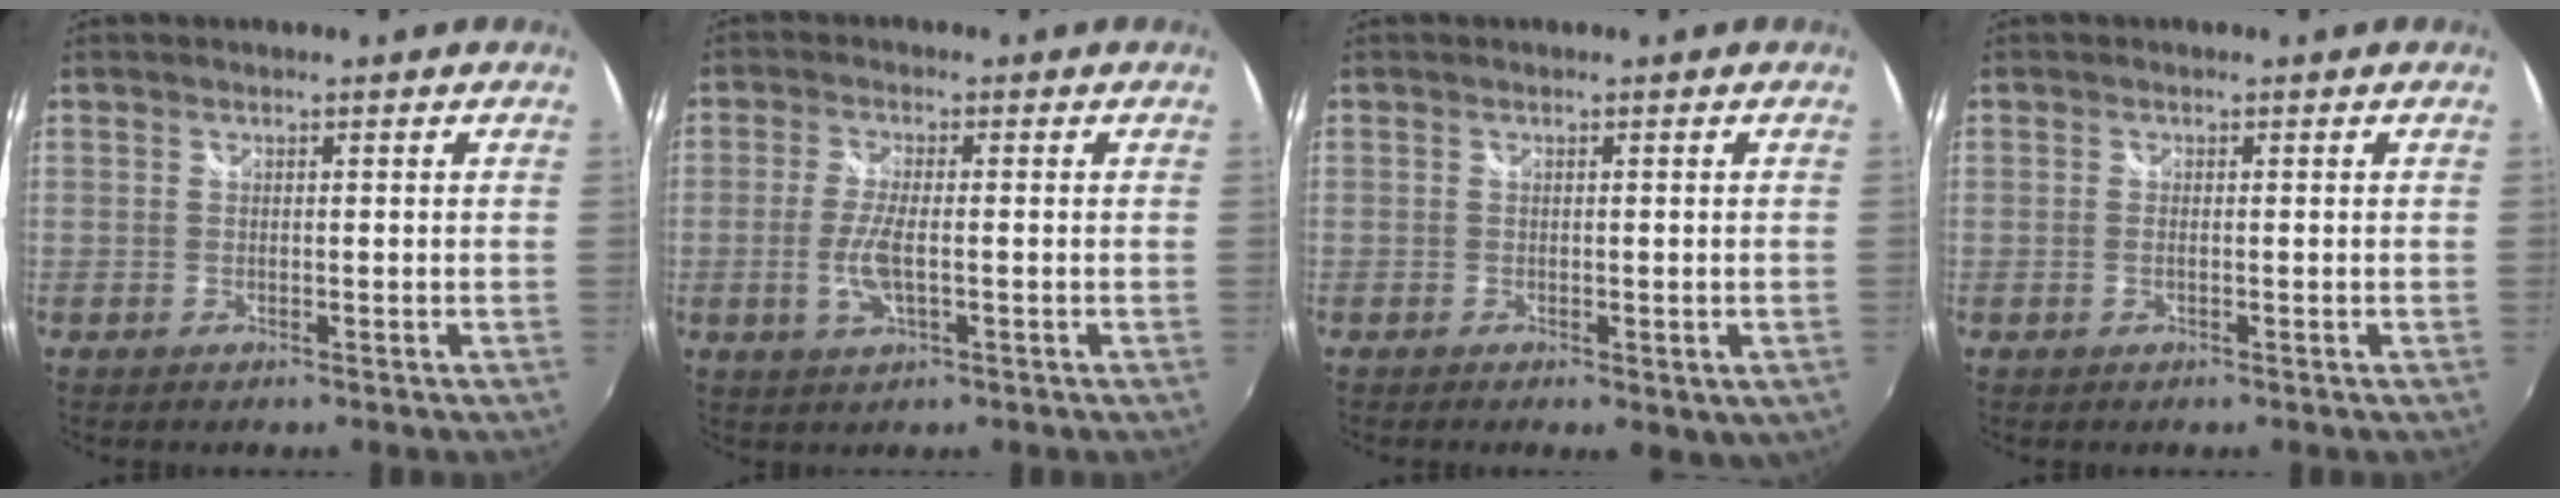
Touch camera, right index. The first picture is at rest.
{"total": 5.4, "force": [-1.3, 1.6, 5.1], "torque": [-0.107, -0.006, -0.025]}
{"total": 3.8, "force": [-1.5, 1.5, 3.2], "torque": [-0.048, -0.019, -0.014]}
{"total": 0.7, "force": [-0.2, 0.1, 0.7], "torque": [-0.014, 0.001, -0.006]}